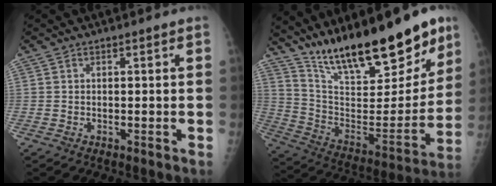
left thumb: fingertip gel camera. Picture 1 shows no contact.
{"total": 26.9, "force": [19.4, 8.2, 16.6], "torque": [-0.224, -0.082, 0.326]}